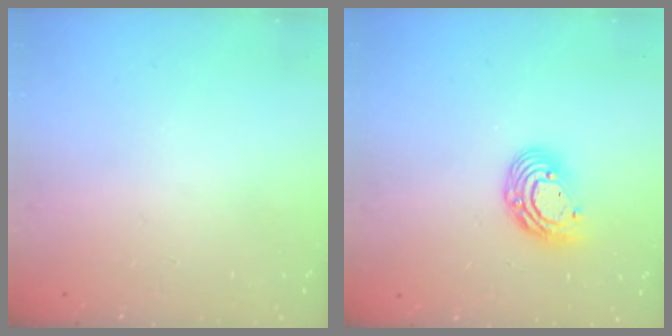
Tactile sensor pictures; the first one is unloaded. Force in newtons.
{"total": 9.8, "press": 9.8, "slide": 0.9}